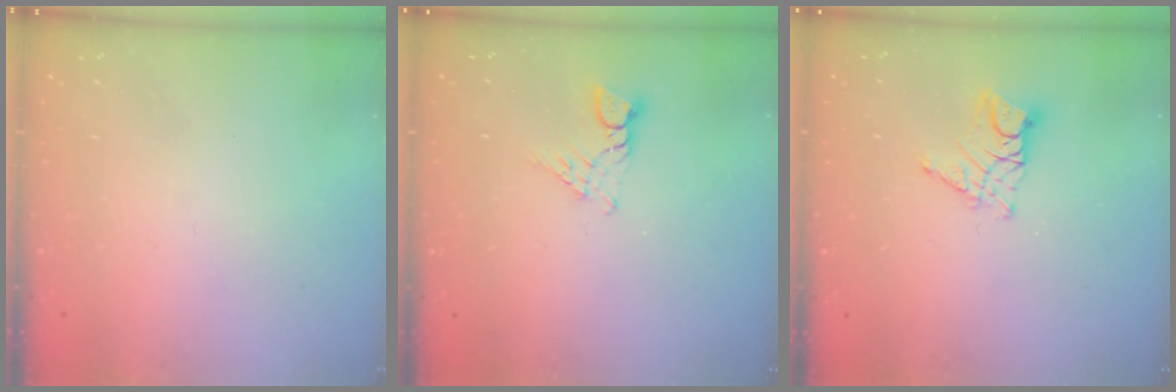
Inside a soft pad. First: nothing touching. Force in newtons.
{"total": 3.3, "press": 3.2, "slide": 0.4}
{"total": 8.9, "press": 8.9, "slide": 0.8}